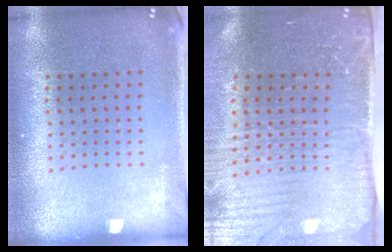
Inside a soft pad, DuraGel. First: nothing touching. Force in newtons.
{"total": 4.4, "press": 3.7, "slide": 2.5}